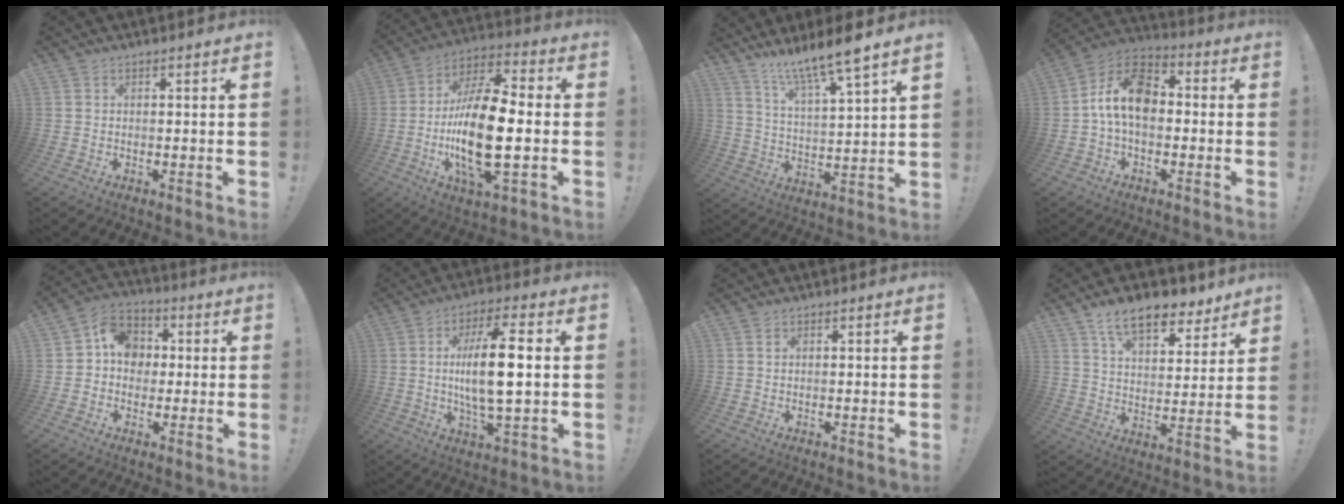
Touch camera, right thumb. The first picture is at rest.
{"total": 20.6, "force": [-2.9, 8.0, 18.8], "torque": [-0.363, 0.003, -0.050]}
{"total": 11.3, "force": [9.5, -0.1, 6.2], "torque": [-0.116, -0.071, 0.153]}
{"total": 13.4, "force": [0.1, 8.4, 10.4], "torque": [-0.188, 0.018, 0.002]}
{"total": 10.7, "force": [0.8, 9.5, 4.9], "torque": [-0.059, 0.014, 0.020]}
{"total": 14.6, "force": [0.8, 4.0, 14.0], "torque": [-0.260, -0.001, 0.000]}
{"total": 0.5, "force": [0.3, 0.3, 0.2], "torque": [-0.002, 0.000, 0.005]}
{"total": 13.2, "force": [9.3, 6.0, 7.2], "torque": [-0.120, -0.051, 0.166]}